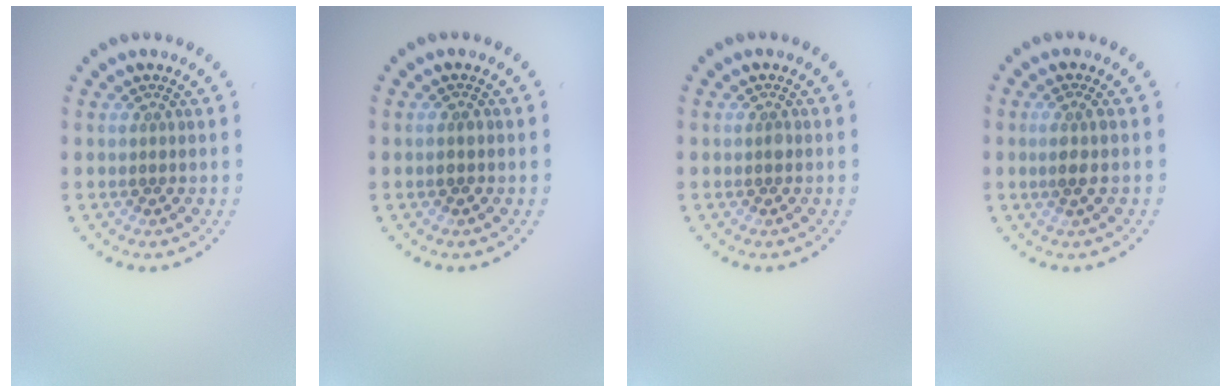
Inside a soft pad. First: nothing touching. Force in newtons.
{"total": 1.0, "press": 1.0, "slide": 0.2}
{"total": 0.6, "press": 0.6, "slide": 0.1}
{"total": 1.4, "press": 1.1, "slide": 0.8}